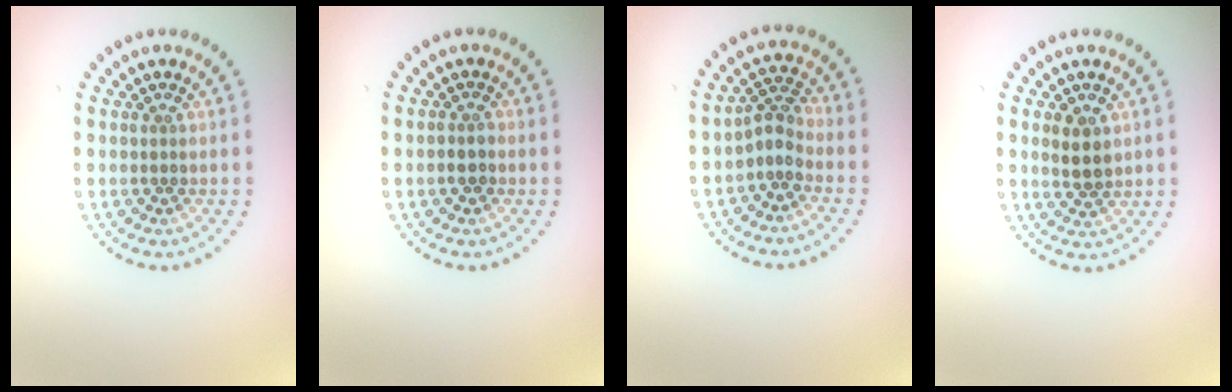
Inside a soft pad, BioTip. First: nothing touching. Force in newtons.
{"total": 1.3, "press": 1.2, "slide": 0.5}
{"total": 2.2, "press": 1.6, "slide": 1.5}
{"total": 2.6, "press": 2.5, "slide": 0.7}